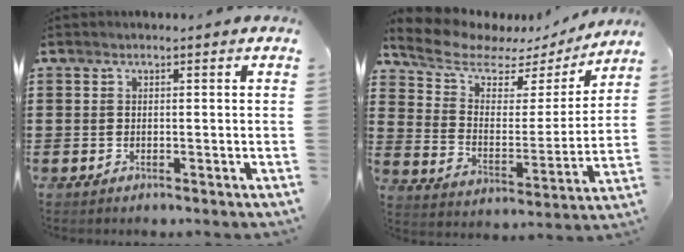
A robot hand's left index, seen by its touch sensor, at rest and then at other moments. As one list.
[{"total": 7.3, "force": [6.1, 3.1, 2.5], "torque": [-0.085, -0.034, 0.104]}]